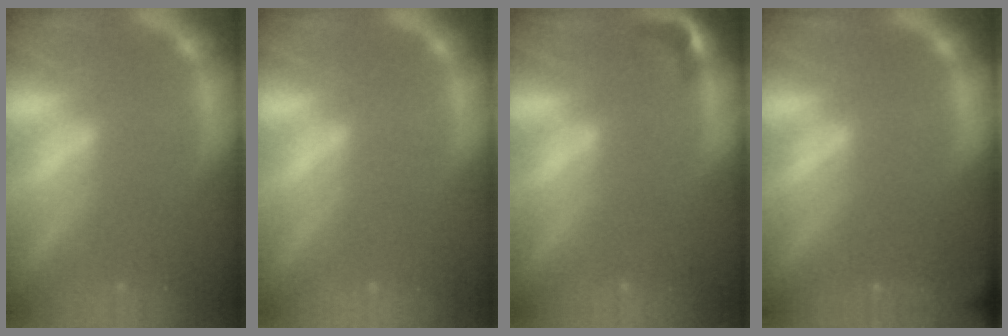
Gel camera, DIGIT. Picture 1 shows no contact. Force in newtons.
{"total": 0.0}
{"total": 1.9}
{"total": 6.4}